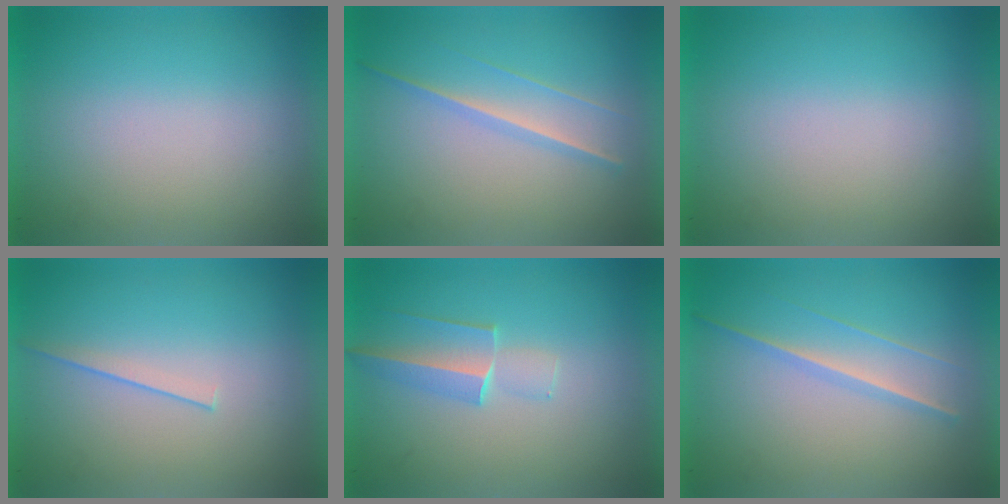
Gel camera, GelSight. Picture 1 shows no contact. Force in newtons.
{"total": 1.3}
{"total": 0.0}
{"total": 1.1}
{"total": 1.8}
{"total": 1.3}